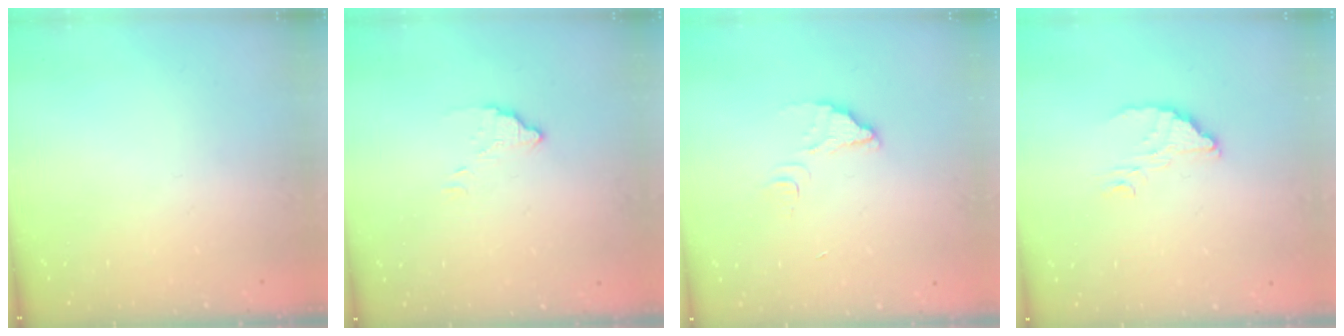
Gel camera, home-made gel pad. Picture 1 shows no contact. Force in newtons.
{"total": 2.4, "press": 2.4, "slide": 0.0}
{"total": 3.5, "press": 3.5, "slide": 0.2}
{"total": 3.7, "press": 3.7, "slide": 0.1}